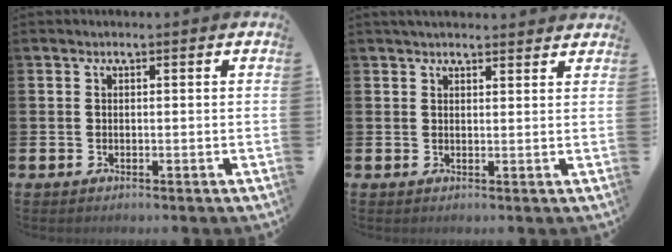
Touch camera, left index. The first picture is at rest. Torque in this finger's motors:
{"motor_torque": [1.08, -1.06, 0.12, 0.07]}